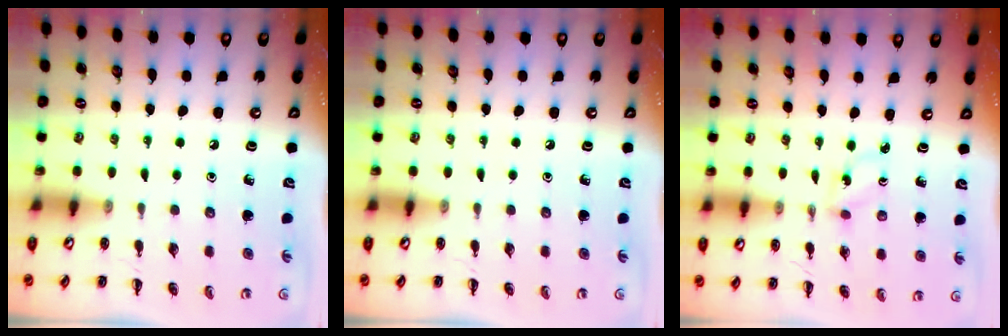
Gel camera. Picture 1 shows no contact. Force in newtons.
{"total": 0.0}
{"total": 2.5, "press": 2.3, "slide": 1.0}